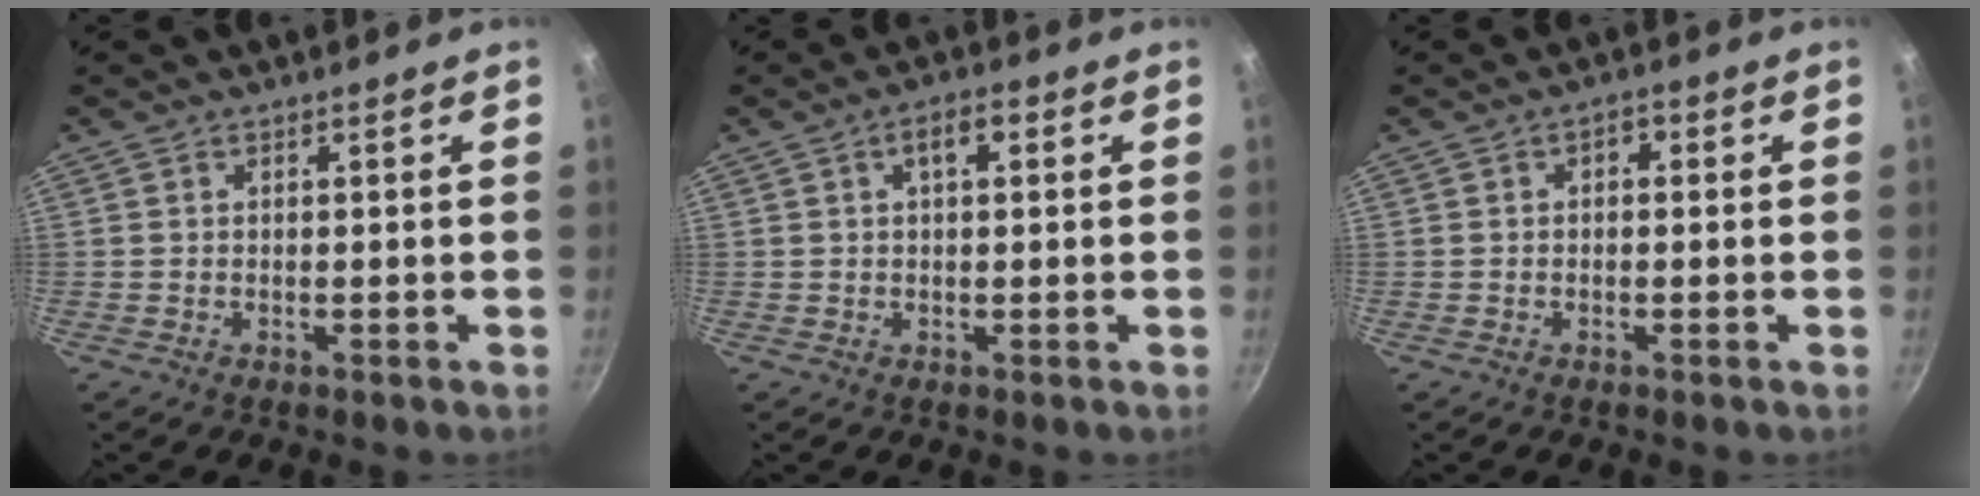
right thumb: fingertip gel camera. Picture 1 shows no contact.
{"total": 3.9, "force": [1.2, 1.9, 3.2], "torque": [-0.040, 0.012, 0.017]}
{"total": 1.9, "force": [0.2, 1.3, 1.3], "torque": [-0.015, 0.006, -0.002]}